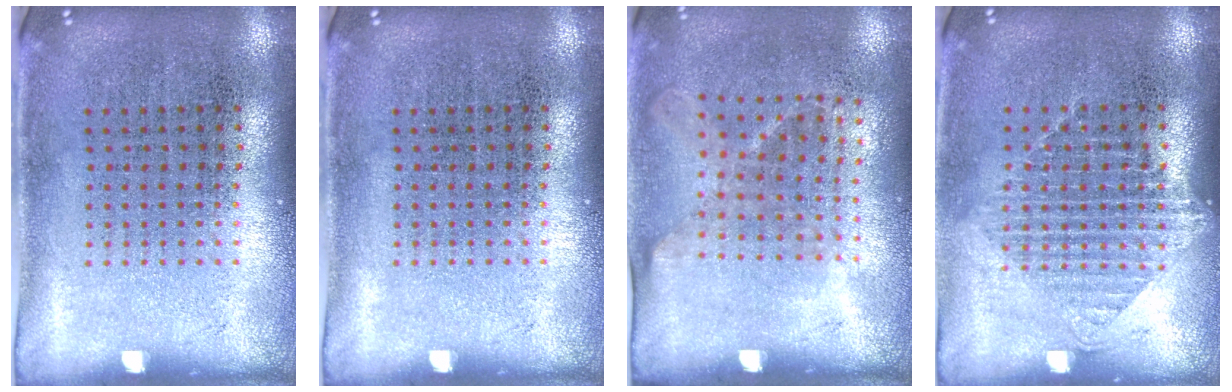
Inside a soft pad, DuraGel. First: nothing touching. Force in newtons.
{"total": 0.0}
{"total": 1.2, "press": 0.9, "slide": 0.7}
{"total": 1.1, "press": 1.0, "slide": 0.5}